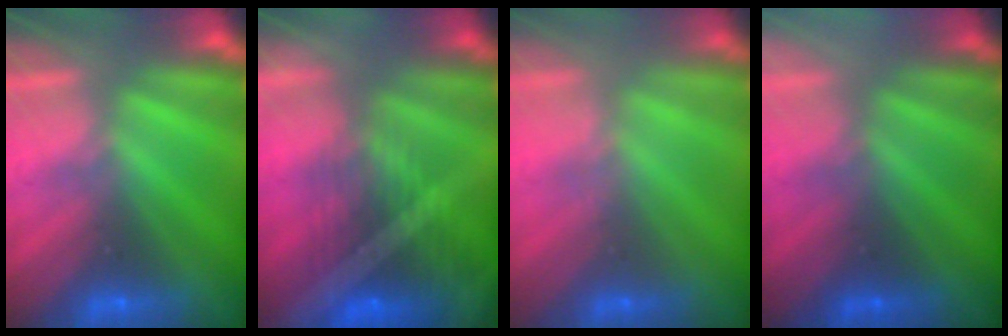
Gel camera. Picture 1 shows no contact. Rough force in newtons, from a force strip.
{"total": 9.6}
{"total": 2.4}
{"total": 2.6}